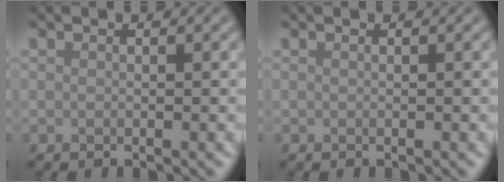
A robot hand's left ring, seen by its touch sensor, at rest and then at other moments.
{"total": 0.0}